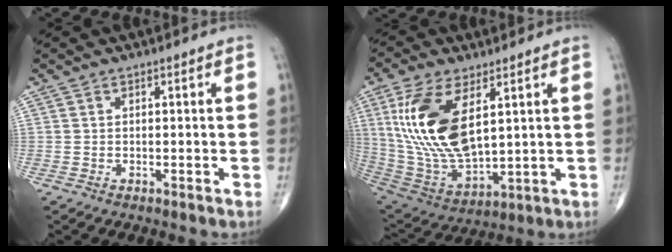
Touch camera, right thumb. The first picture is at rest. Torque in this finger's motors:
{"motor_torque": [-0.68, 2.08, 1.84, 0.93, 0.59]}